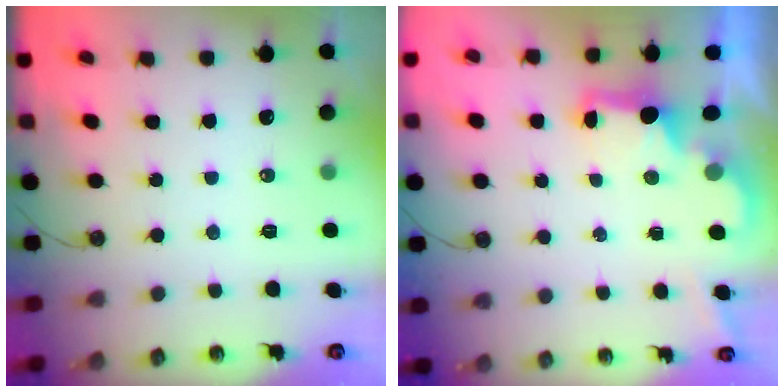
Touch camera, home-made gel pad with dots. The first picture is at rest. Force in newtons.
{"total": 2.4, "press": 2.3, "slide": 0.8}